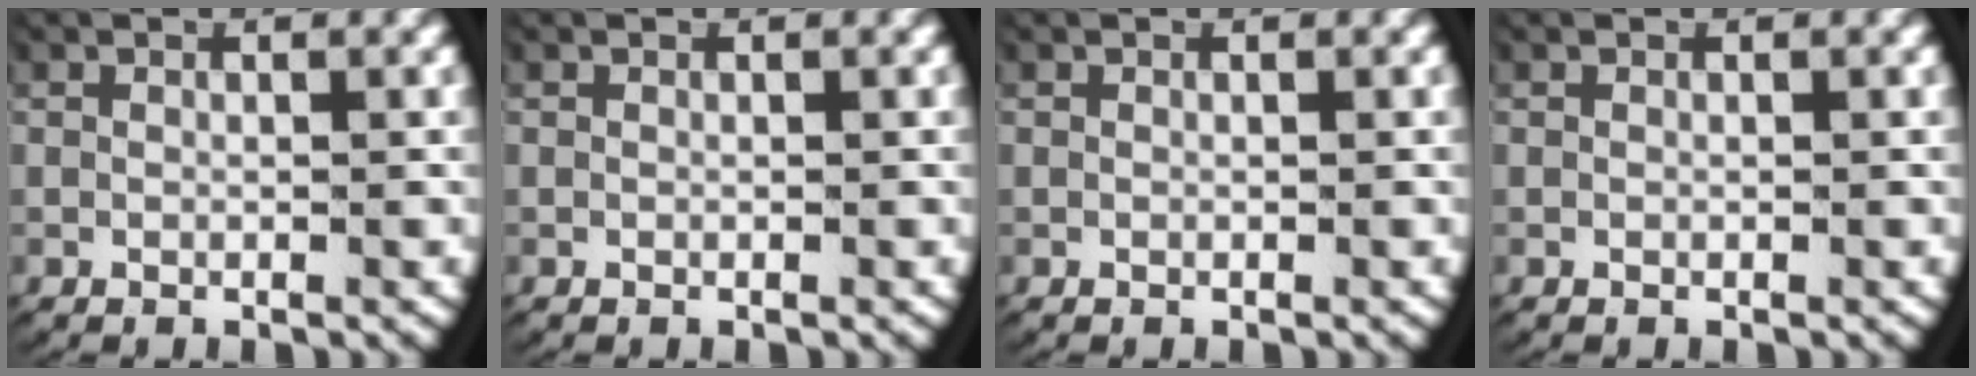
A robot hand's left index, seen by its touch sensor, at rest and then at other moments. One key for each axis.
{"total": 0.0}
{"total": 0.0}
{"total": 0.0}